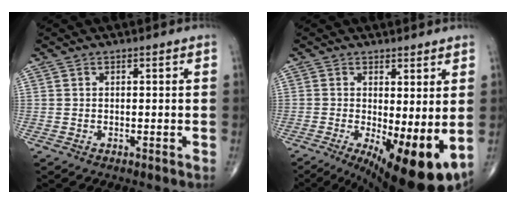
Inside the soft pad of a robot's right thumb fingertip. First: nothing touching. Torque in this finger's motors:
{"motor_torque": [1.17, 2.25, 0.18, -0.25, 0.17]}